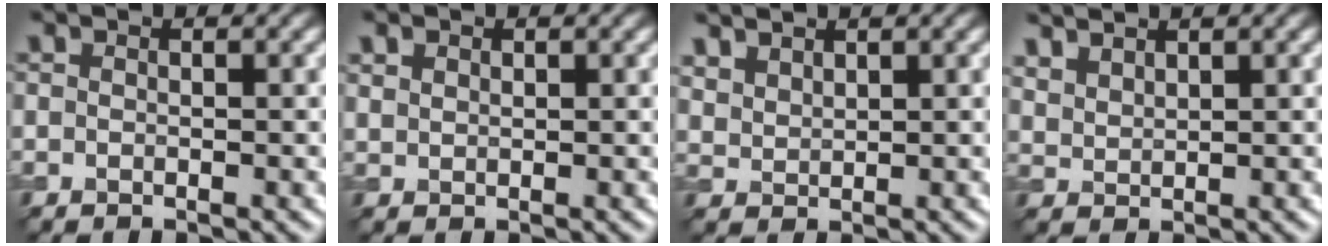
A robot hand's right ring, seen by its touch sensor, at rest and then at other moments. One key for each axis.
{"total": 1.1, "fx": 0.7, "fy": 0.7, "fz": 0.4, "tx": -0.010, "ty": -0.001, "tz": 0.017}
{"total": 2.5, "fx": 2.1, "fy": 1.1, "fz": 0.8, "tx": -0.024, "ty": 0.004, "tz": 0.053}
{"total": 2.5, "fx": 2.2, "fy": 0.8, "fz": 0.8, "tx": -0.019, "ty": 0.007, "tz": 0.050}